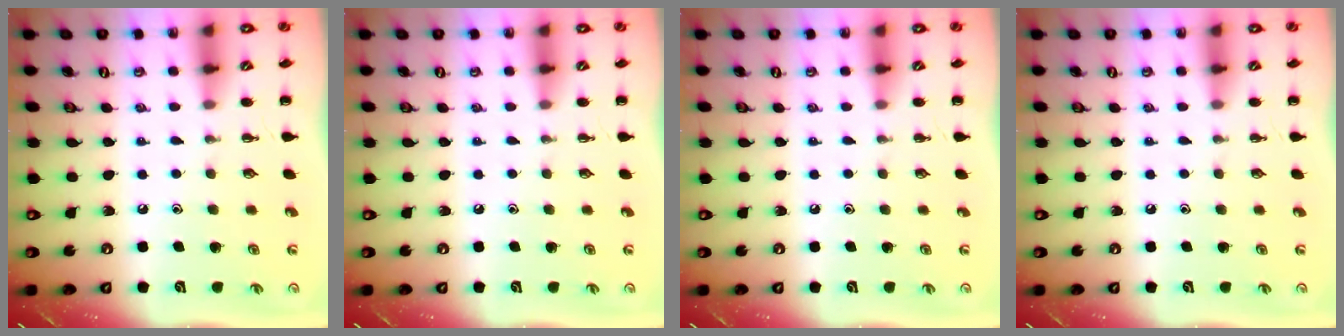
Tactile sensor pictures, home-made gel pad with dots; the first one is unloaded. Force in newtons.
{"total": 0.0}
{"total": 0.0}
{"total": 0.0}